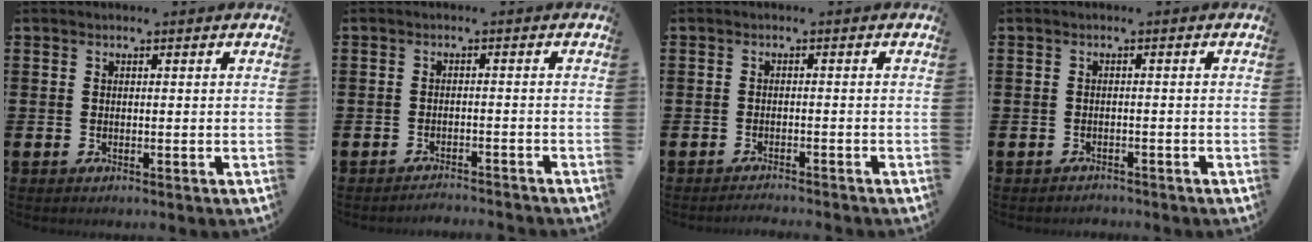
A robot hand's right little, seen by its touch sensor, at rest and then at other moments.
{"total": 1.6, "force": [-1.6, -0.1, 0.0], "torque": [-0.002, 0.005, -0.033]}
{"total": 1.2, "force": [-1.2, -0.1, 0.1], "torque": [-0.003, 0.001, -0.024]}
{"total": 0.9, "force": [-0.9, 0.2, -0.1], "torque": [-0.002, 0.002, -0.019]}